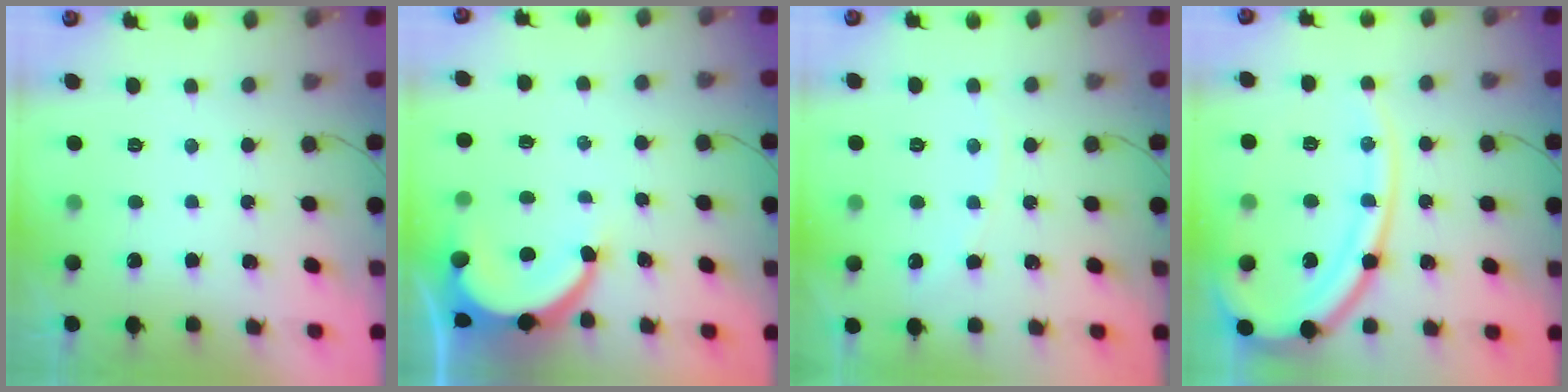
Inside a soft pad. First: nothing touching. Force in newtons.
{"total": 7.8, "press": 7.8, "slide": 0.6}
{"total": 3.4, "press": 3.4, "slide": 0.6}
{"total": 16.3, "press": 16.2, "slide": 1.9}